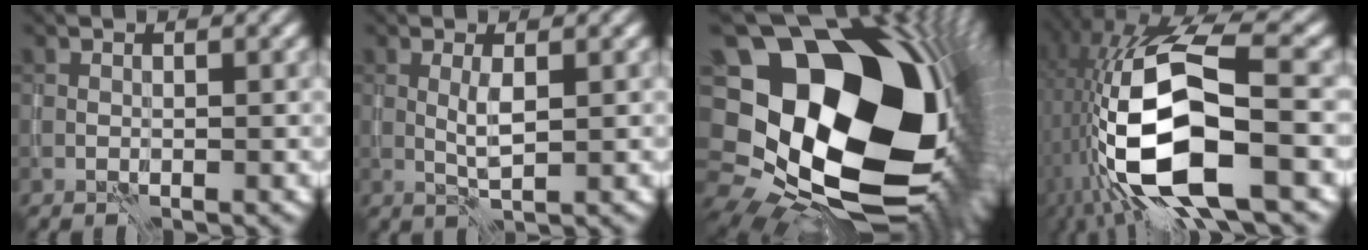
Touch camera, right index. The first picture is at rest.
{"total": 1.8, "force": [0.2, 0.3, 1.8], "torque": [-0.040, -0.001, 0.005]}
{"total": 23.5, "force": [1.1, 16.7, 16.6], "torque": [-0.299, -0.041, 0.017]}
{"total": 16.0, "force": [-4.4, 6.2, 14.1], "torque": [-0.277, -0.015, -0.077]}